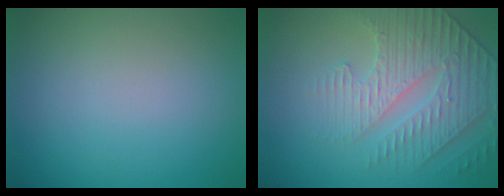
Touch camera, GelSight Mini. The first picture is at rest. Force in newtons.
{"total": 4.0, "press": 3.8, "slide": 1.2}